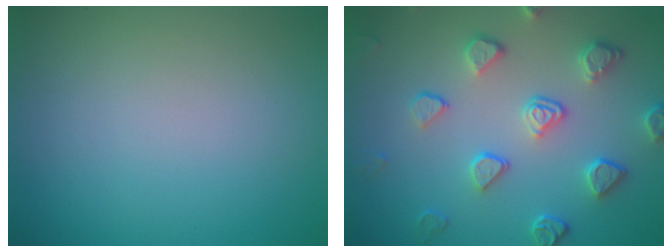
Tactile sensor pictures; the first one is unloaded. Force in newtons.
{"total": 4.1, "press": 3.8, "slide": 1.4}